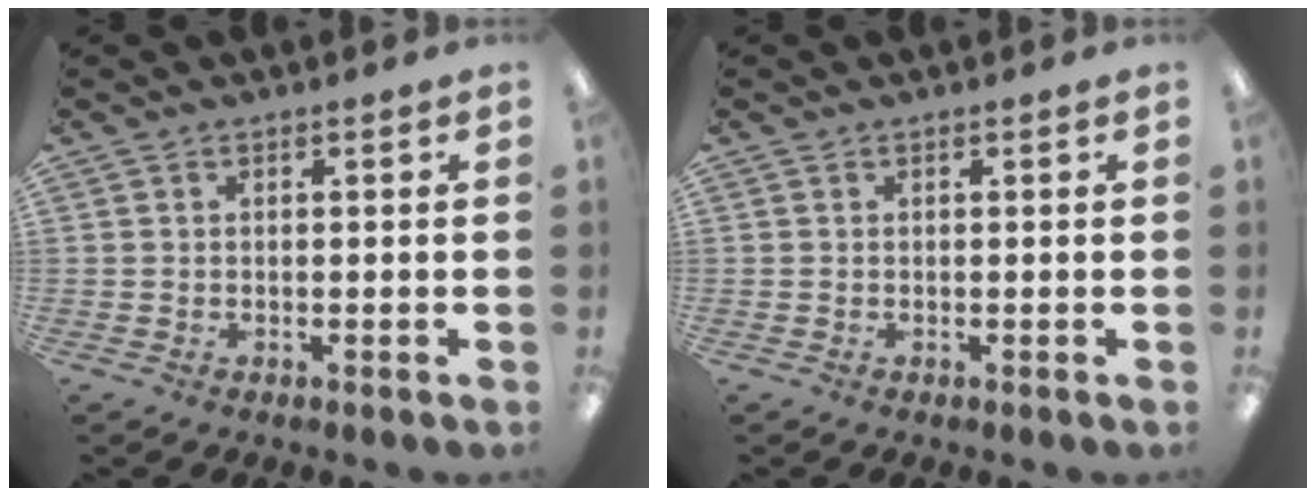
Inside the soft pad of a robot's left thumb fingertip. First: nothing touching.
{"total": 0.0}